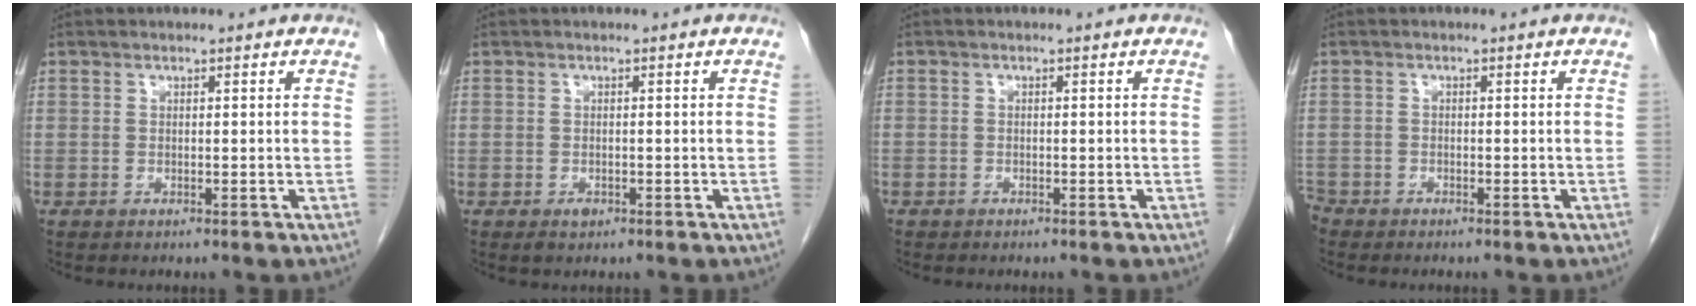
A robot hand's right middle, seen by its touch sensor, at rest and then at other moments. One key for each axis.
{"total": 1.1, "fx": -0.7, "fy": 0.6, "fz": 0.7, "tx": -0.012, "ty": 0.000, "tz": -0.006}
{"total": 0.7, "fx": -0.5, "fy": 0.4, "fz": 0.1, "tx": -0.009, "ty": 0.001, "tz": -0.010}
{"total": 2.1, "fx": -1.9, "fy": 0.8, "fz": 0.2, "tx": -0.006, "ty": -0.002, "tz": -0.036}